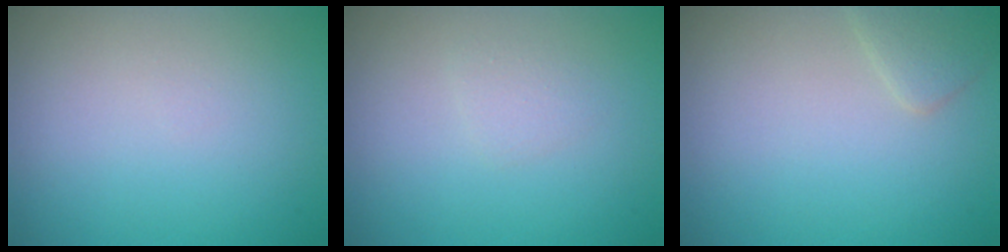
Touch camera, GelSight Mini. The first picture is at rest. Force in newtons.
{"total": 0.9, "press": 0.9, "slide": 0.1}
{"total": 1.6, "press": 1.6, "slide": 0.0}